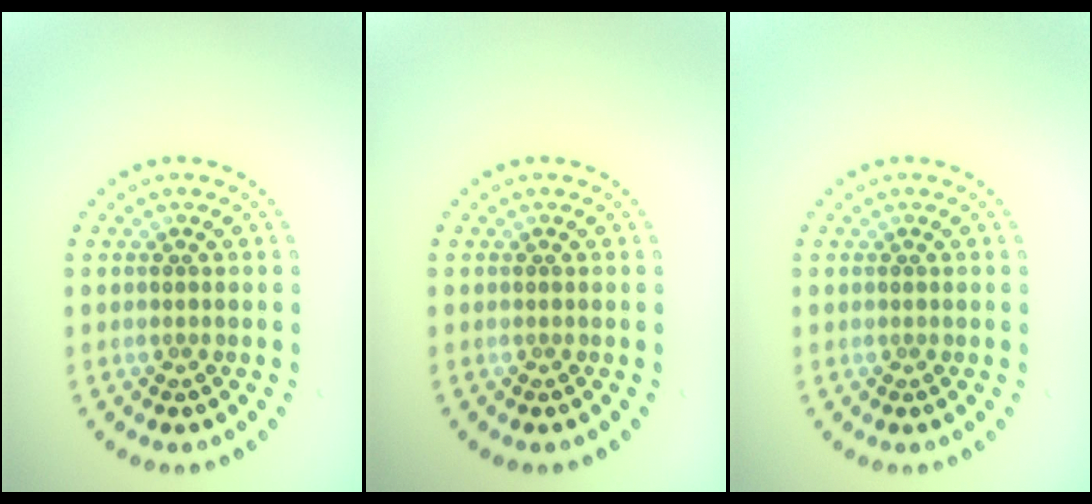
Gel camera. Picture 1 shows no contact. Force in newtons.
{"total": 0.0}
{"total": 0.0}